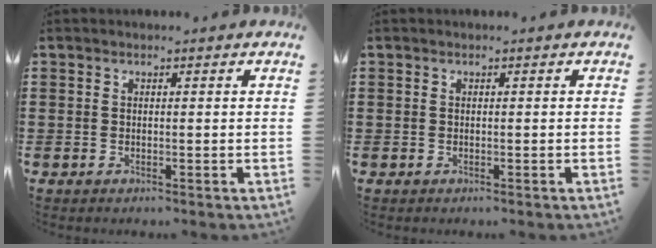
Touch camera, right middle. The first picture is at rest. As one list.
[{"total": 0.0}]